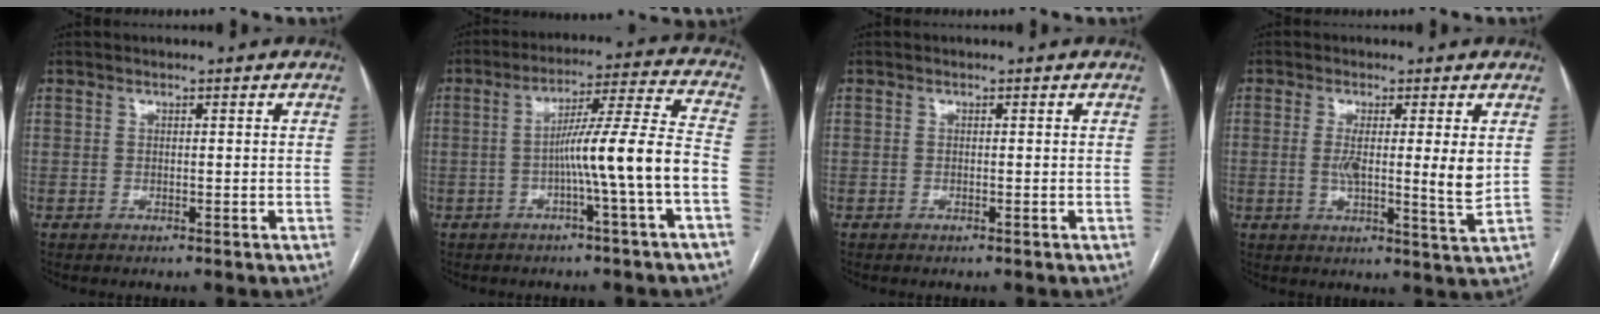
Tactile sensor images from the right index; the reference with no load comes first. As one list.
[{"total": 11.5, "force": [-3.1, -1.5, 11.0], "torque": [-0.176, 0.017, -0.050]}, {"total": 0.0}, {"total": 7.4, "force": [0.9, 0.4, 7.3], "torque": [-0.120, -0.013, 0.009]}]